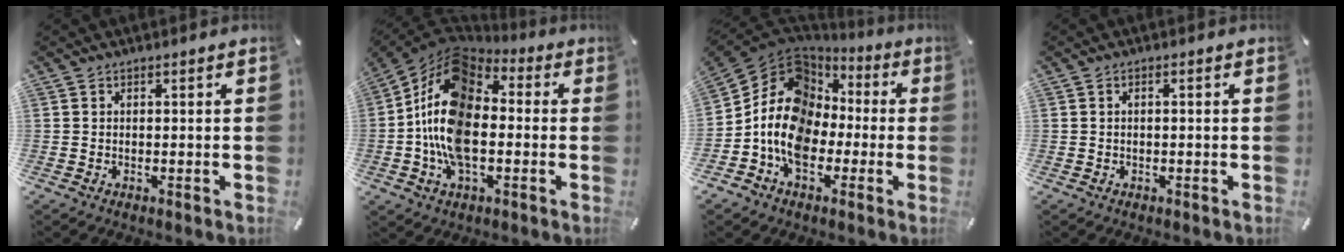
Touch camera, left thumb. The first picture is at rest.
{"total": 18.2, "force": [-3.1, 11.0, 14.2], "torque": [-0.291, 0.014, -0.062]}
{"total": 15.0, "force": [-2.5, 12.4, 8.1], "torque": [-0.183, 0.011, -0.046]}
{"total": 1.0, "force": [-0.3, 0.2, 0.9], "torque": [-0.015, -0.002, -0.004]}